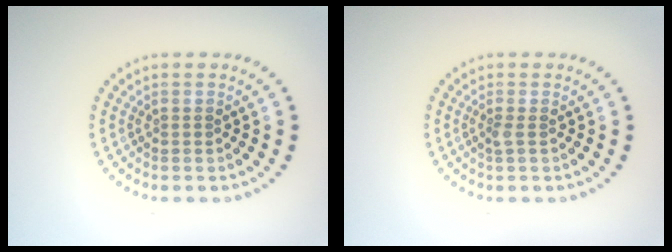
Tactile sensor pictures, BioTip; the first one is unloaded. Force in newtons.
{"total": 0.6, "press": 0.5, "slide": 0.4}